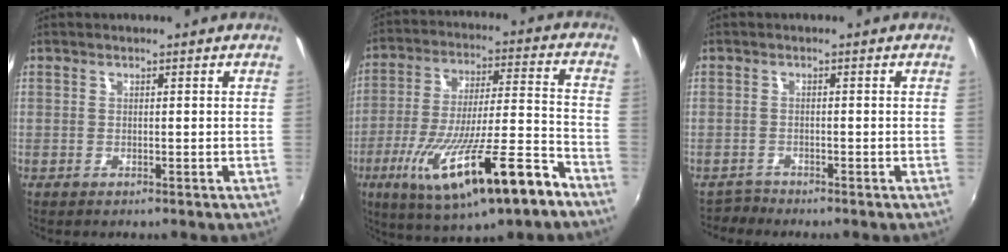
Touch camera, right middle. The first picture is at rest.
{"total": 21.8, "force": [-11.9, 4.2, 17.7], "torque": [-0.324, -0.058, -0.191]}
{"total": 1.6, "force": [-1.5, 0.4, -0.5], "torque": [0.006, 0.002, -0.029]}